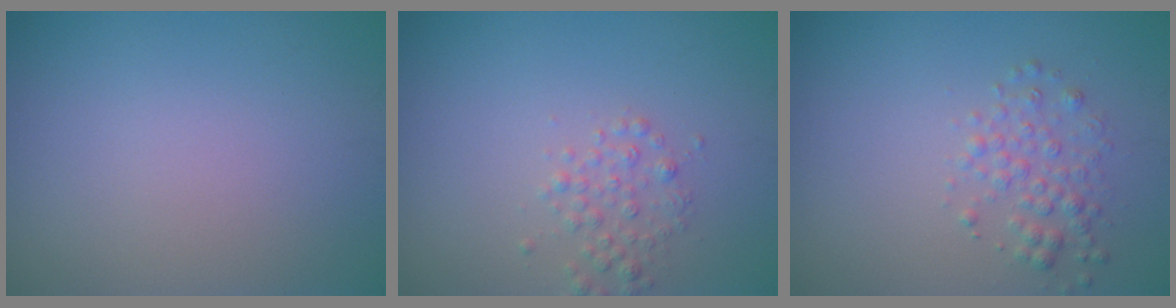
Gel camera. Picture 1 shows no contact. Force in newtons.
{"total": 1.7, "press": 1.7, "slide": 0.0}
{"total": 2.0, "press": 2.0, "slide": 0.1}